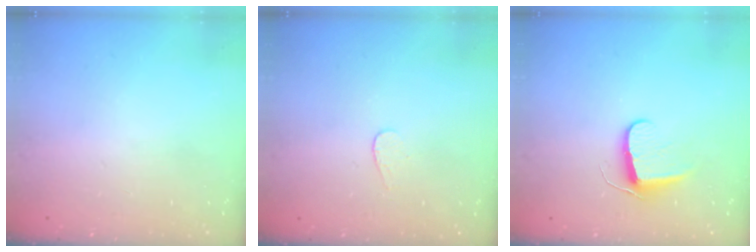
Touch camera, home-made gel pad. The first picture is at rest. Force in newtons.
{"total": 3.0, "press": 3.0, "slide": 0.3}
{"total": 7.2, "press": 7.2, "slide": 0.7}